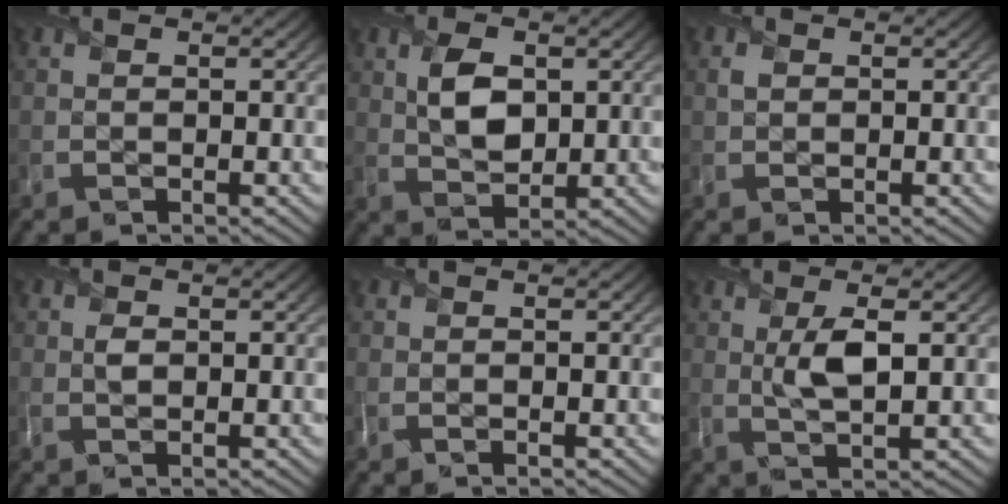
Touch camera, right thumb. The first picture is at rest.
{"total": 5.1, "force": [1.3, 3.2, 3.8], "torque": [-0.078, 0.000, 0.023]}
{"total": 0.8, "force": [0.3, 0.6, 0.3], "torque": [-0.008, 0.000, 0.005]}
{"total": 0.7, "force": [0.5, 0.4, 0.3], "torque": [-0.001, 0.002, 0.009]}
{"total": 0.5, "force": [-0.3, 0.3, 0.2], "torque": [-0.008, -0.003, -0.007]}
{"total": 3.7, "force": [1.2, 0.9, 3.4], "torque": [-0.066, 0.000, 0.024]}